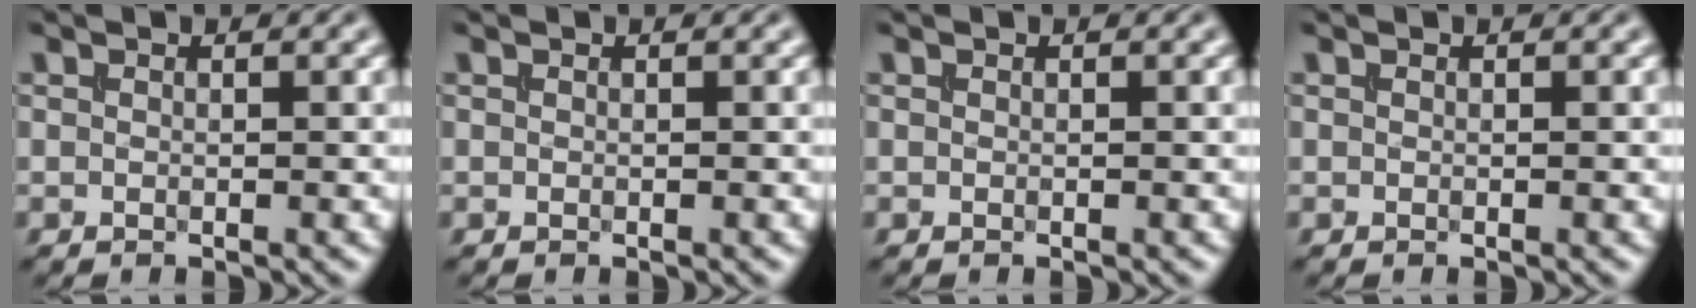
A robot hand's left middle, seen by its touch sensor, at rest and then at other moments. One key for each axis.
{"total": 0.0}
{"total": 0.0}
{"total": 0.0}